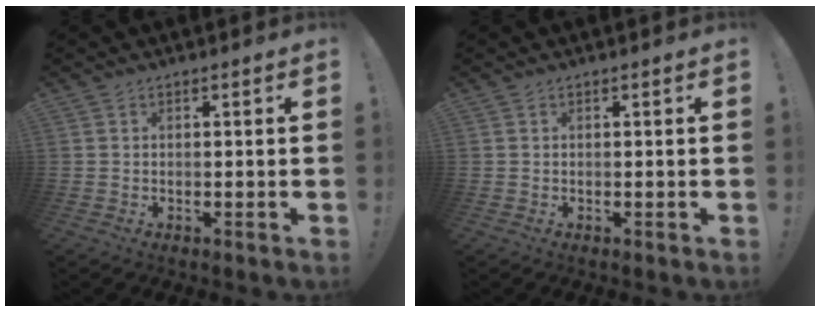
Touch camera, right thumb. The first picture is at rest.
{"total": 0.0}